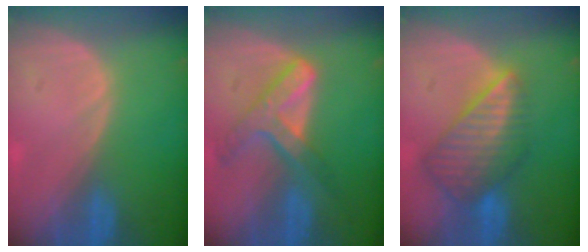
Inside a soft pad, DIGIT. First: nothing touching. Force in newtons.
{"total": 7.3, "press": 6.2, "slide": 3.9}
{"total": 8.8, "press": 7.7, "slide": 4.4}